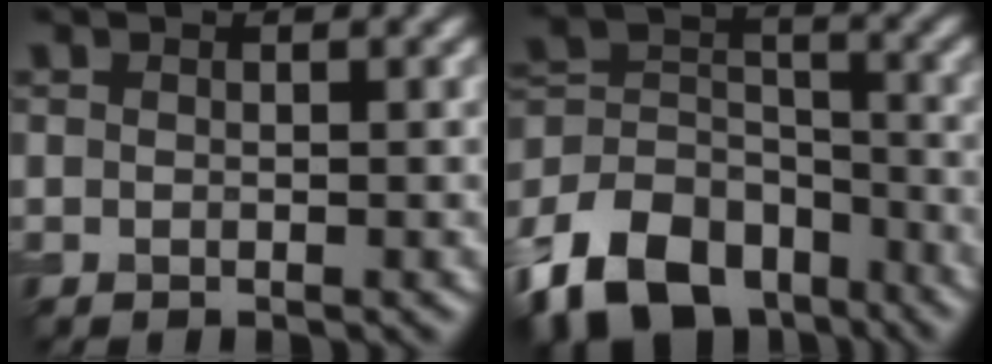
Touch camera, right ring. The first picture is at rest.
{"total": 12.2, "force": [-8.4, 7.4, 5.0], "torque": [-0.094, 0.004, -0.156]}